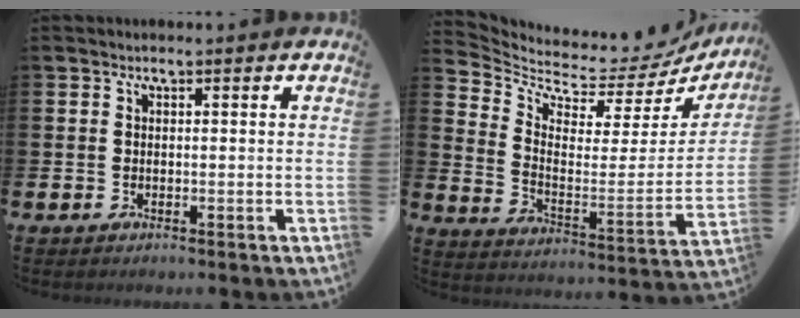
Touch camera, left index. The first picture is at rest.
{"total": 5.4, "force": [4.9, 1.9, 1.2], "torque": [-0.045, -0.056, 0.075]}